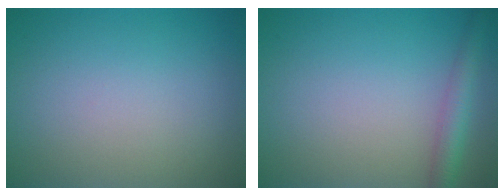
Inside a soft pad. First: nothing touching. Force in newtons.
{"total": 2.9, "press": 2.9, "slide": 0.1}